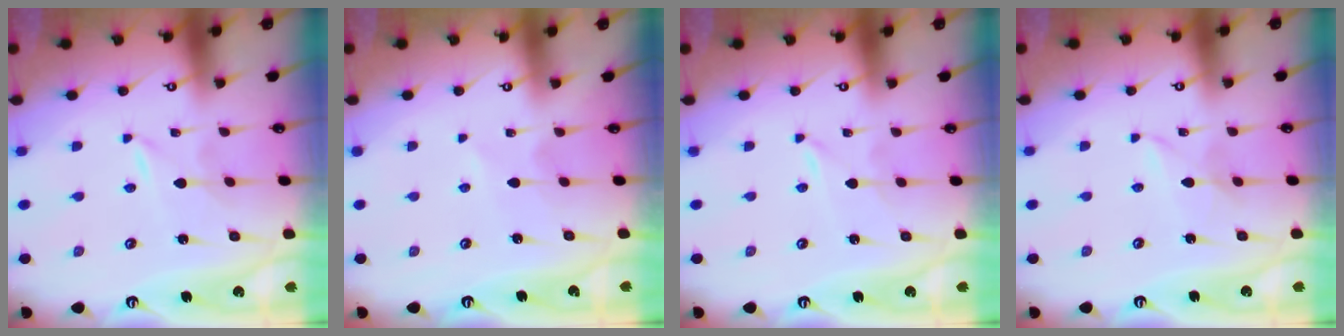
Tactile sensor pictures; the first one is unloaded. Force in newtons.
{"total": 0.6, "press": 0.6, "slide": 0.2}
{"total": 0.0}
{"total": 1.7, "press": 1.6, "slide": 0.2}